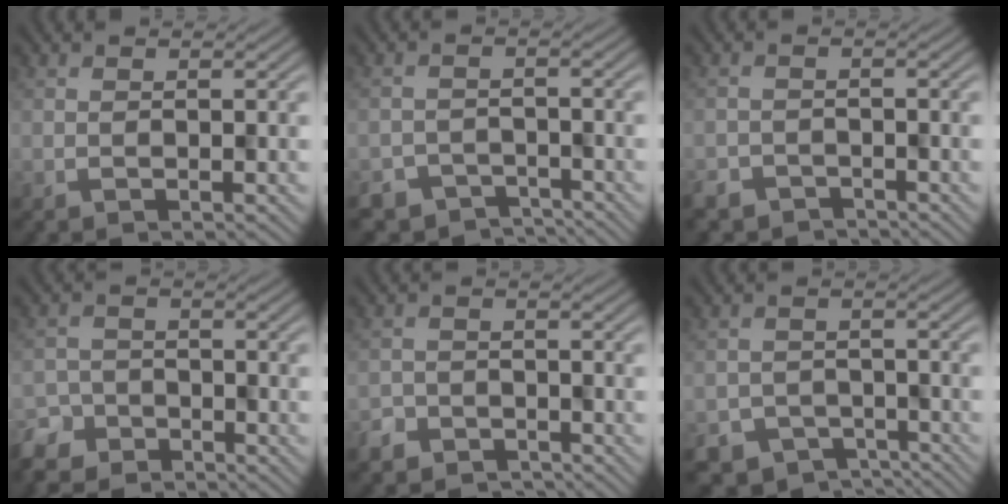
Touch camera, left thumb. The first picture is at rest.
{"total": 5.6, "force": [-4.9, 2.7, 0.6], "torque": [-0.003, -0.010, -0.067]}
{"total": 3.6, "force": [-3.2, 1.6, 0.2], "torque": [-0.003, -0.005, -0.053]}
{"total": 5.3, "force": [-4.7, 2.6, 0.2], "torque": [0.000, -0.006, -0.082]}
{"total": 3.6, "force": [-3.1, 1.8, 0.1], "torque": [0.002, -0.002, -0.053]}
{"total": 6.6, "force": [-5.2, 3.9, 1.3], "torque": [-0.010, -0.014, -0.067]}